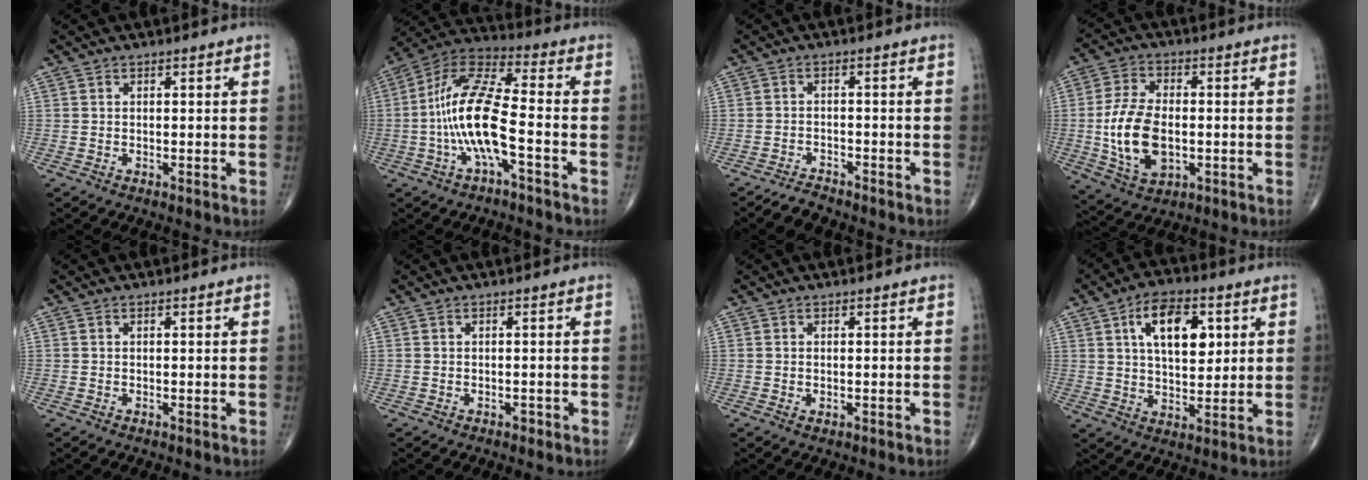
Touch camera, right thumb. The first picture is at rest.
{"total": 14.5, "force": [-3.4, 4.3, 13.4], "torque": [-0.279, 0.048, -0.069]}
{"total": 3.1, "force": [-2.9, 1.0, 0.6], "torque": [-0.019, 0.009, -0.052]}
{"total": 13.2, "force": [-1.5, 7.7, 10.5], "torque": [-0.197, 0.002, -0.022]}
{"total": 0.0}
{"total": 0.7, "force": [-0.5, 0.4, 0.2], "torque": [0.002, 0.002, -0.009]}
{"total": 0.7, "force": [-0.2, 0.5, 0.5], "torque": [-0.009, 0.000, -0.001]}
{"total": 12.7, "force": [4.1, 6.9, 9.8], "torque": [-0.129, -0.011, 0.067]}